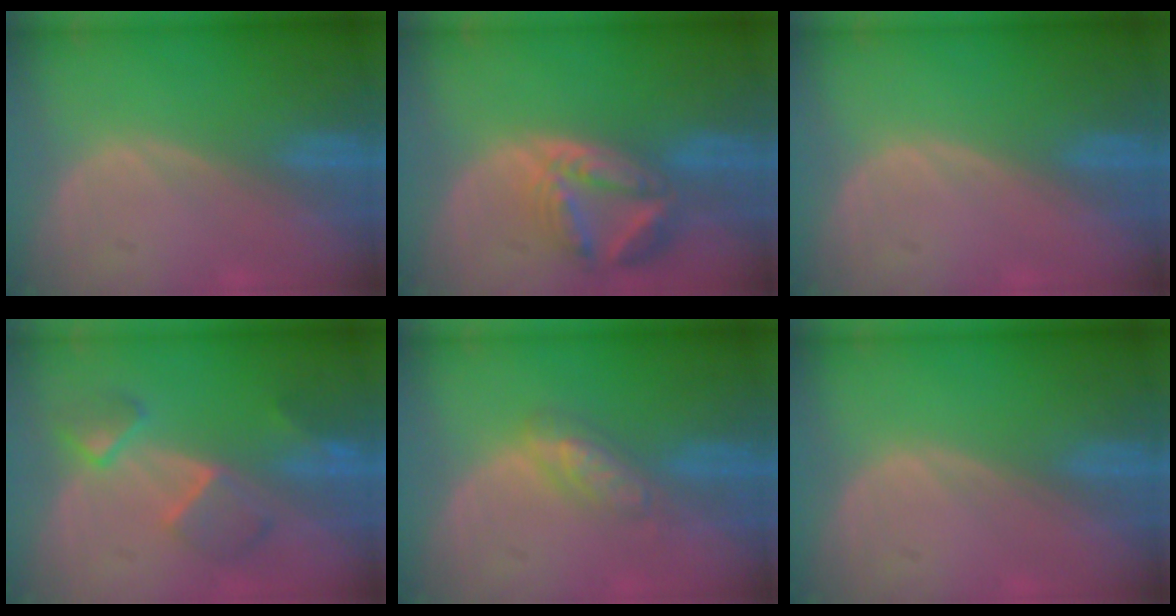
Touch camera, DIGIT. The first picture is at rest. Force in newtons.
{"total": 8.1, "press": 7.2, "slide": 3.7}
{"total": 0.0}
{"total": 5.8, "press": 5.8, "slide": 0.2}
{"total": 4.6, "press": 4.3, "slide": 1.5}
{"total": 0.0}